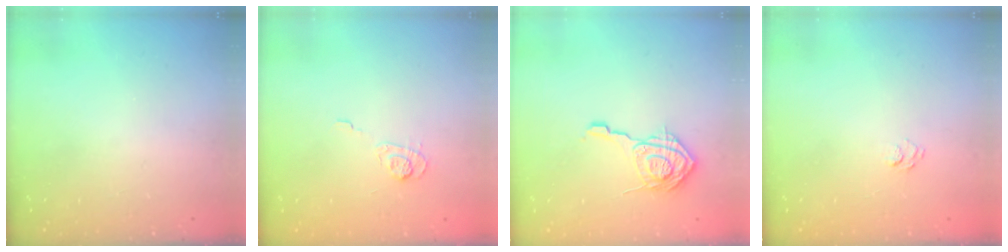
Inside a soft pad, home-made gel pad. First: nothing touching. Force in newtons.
{"total": 3.1, "press": 2.7, "slide": 1.6}
{"total": 14.9, "press": 14.9, "slide": 0.5}
{"total": 5.8, "press": 5.7, "slide": 1.1}